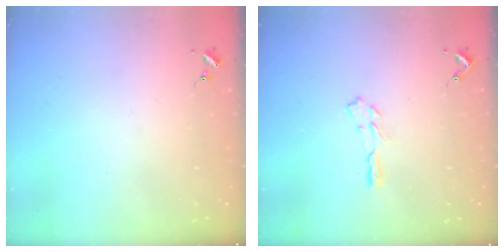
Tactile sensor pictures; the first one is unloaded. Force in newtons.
{"total": 3.6, "press": 3.6, "slide": 0.4}